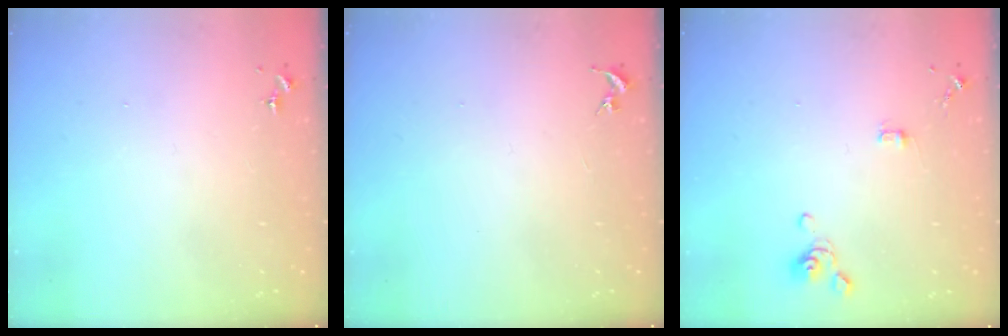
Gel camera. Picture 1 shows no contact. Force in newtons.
{"total": 0.0}
{"total": 4.4, "press": 4.0, "slide": 1.8}